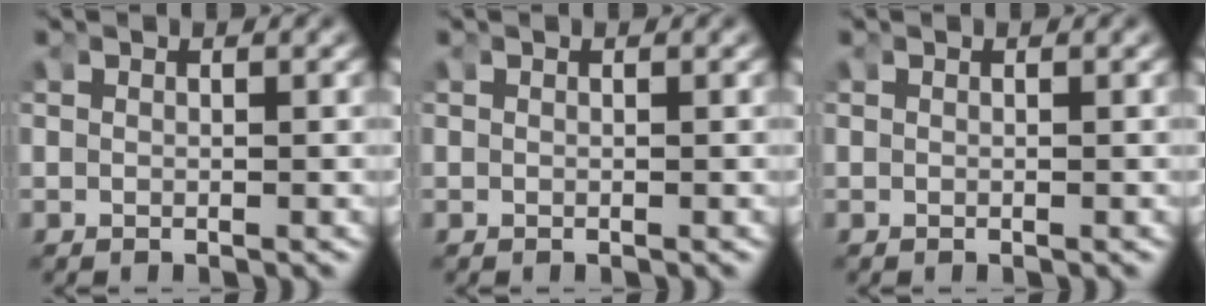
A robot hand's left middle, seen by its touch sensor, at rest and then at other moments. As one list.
[{"total": 0.0}, {"total": 0.0}]